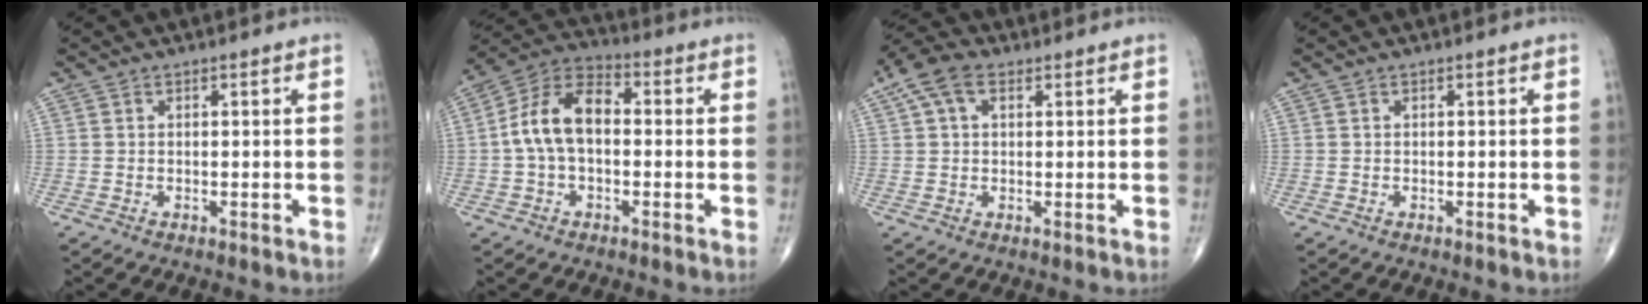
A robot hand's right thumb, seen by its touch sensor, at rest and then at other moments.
{"total": 11.5, "force": [-0.1, 6.9, 9.2], "torque": [-0.171, 0.035, -0.012]}
{"total": 6.8, "force": [2.7, 4.0, 4.7], "torque": [-0.097, 0.022, 0.047]}
{"total": 0.0}